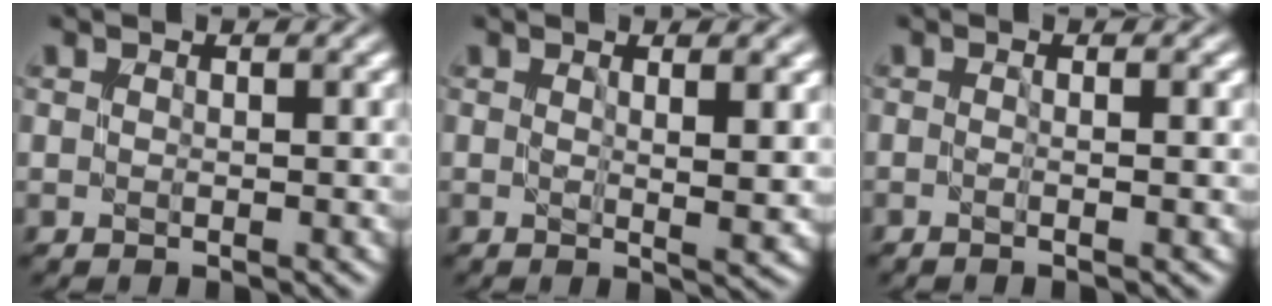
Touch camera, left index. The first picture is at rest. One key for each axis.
{"total": 3.4, "fx": 1.1, "fy": 0.9, "fz": 3.1, "tx": -0.038, "ty": -0.008, "tz": 0.016}
{"total": 2.8, "fx": 0.3, "fy": 1.4, "fz": 2.5, "tx": -0.011, "ty": -0.004, "tz": -0.024}